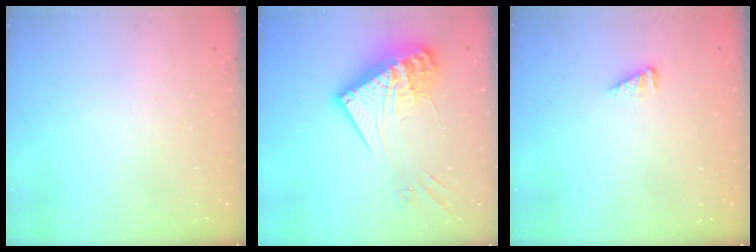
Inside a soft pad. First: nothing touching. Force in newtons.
{"total": 21.0, "press": 20.9, "slide": 2.0}
{"total": 3.0, "press": 3.0, "slide": 0.3}